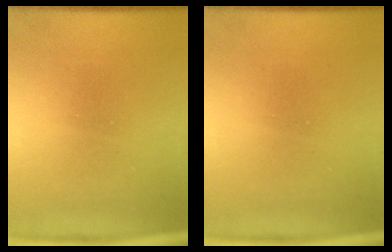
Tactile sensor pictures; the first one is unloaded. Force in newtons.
{"total": 0.0}